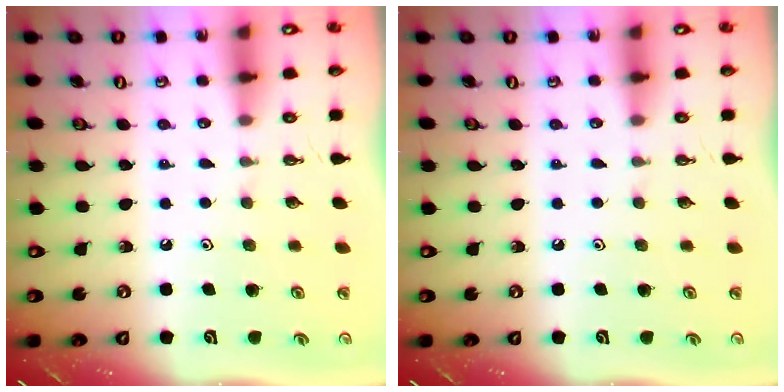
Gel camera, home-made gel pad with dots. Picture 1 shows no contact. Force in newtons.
{"total": 0.0}